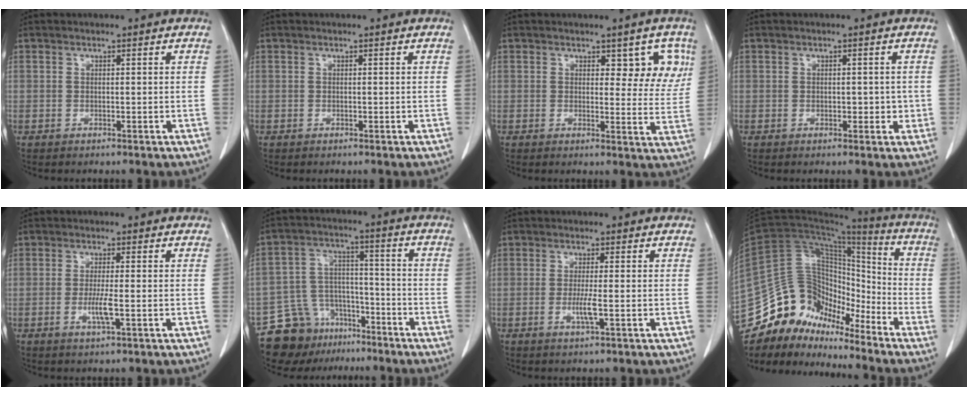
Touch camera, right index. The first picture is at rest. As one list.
[{"total": 0.0}, {"total": 5.8, "force": [2.9, 3.1, 4.0], "torque": [-0.018, -0.003, 0.029]}, {"total": 2.2, "force": [-0.2, 1.5, 1.6], "torque": [-0.015, 0.004, 0.002]}, {"total": 3.3, "force": [-0.8, 0.0, 3.2], "torque": [-0.066, -0.008, -0.016]}, {"total": 11.9, "force": [-9.0, 7.3, 2.6], "torque": [-0.050, 0.048, -0.145]}, {"total": 2.8, "force": [-0.7, -0.2, 2.7], "torque": [-0.057, -0.007, -0.014]}, {"total": 17.1, "force": [-14.3, 7.4, 5.9], "torque": [-0.104, 0.062, -0.254]}]